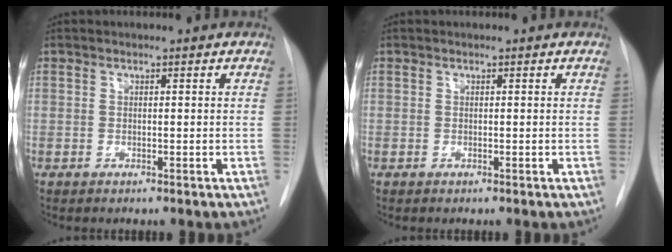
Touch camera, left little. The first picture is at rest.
{"total": 0.0}